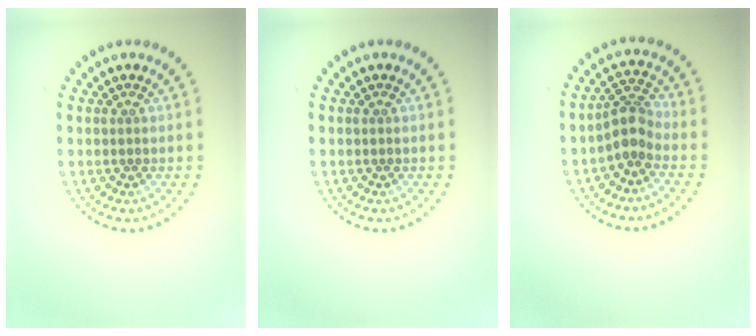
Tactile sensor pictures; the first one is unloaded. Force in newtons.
{"total": 0.0}
{"total": 2.7, "press": 2.0, "slide": 1.8}